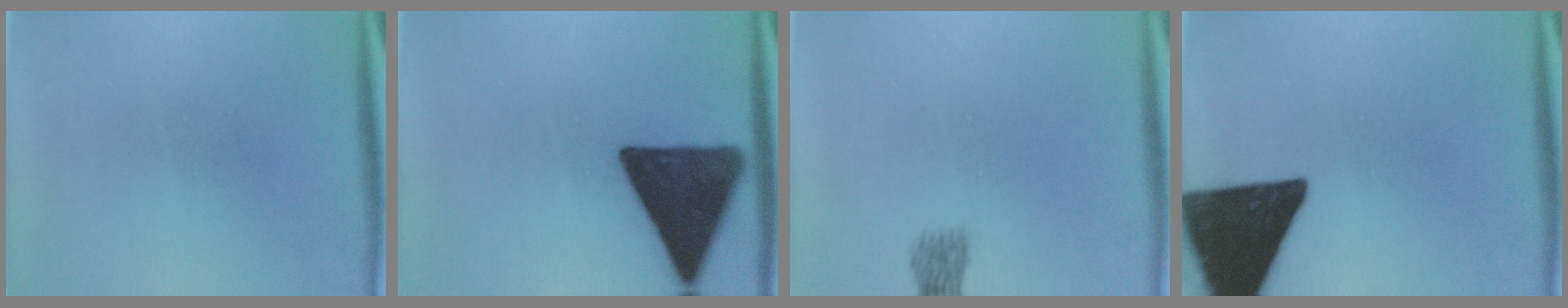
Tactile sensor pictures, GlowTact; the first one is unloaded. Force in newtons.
{"total": 15.8}
{"total": 2.1}
{"total": 17.6}